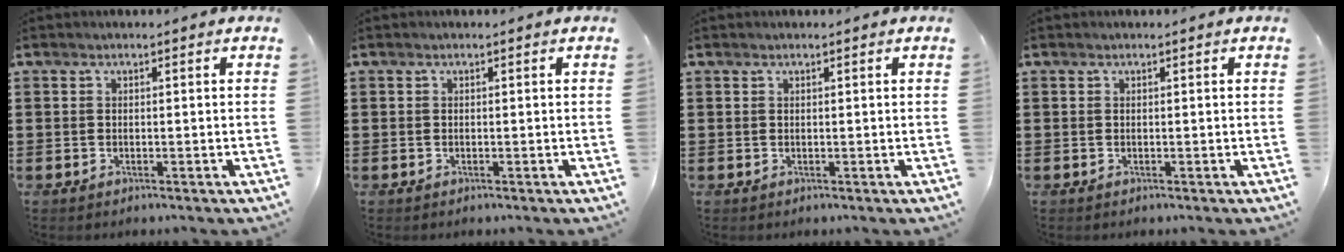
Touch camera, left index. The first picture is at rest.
{"total": 0.0}
{"total": 0.0}
{"total": 0.0}